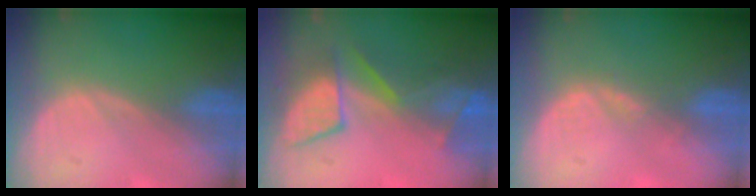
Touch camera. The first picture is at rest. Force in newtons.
{"total": 8.3, "press": 8.3, "slide": 0.5}
{"total": 2.3, "press": 1.8, "slide": 1.5}